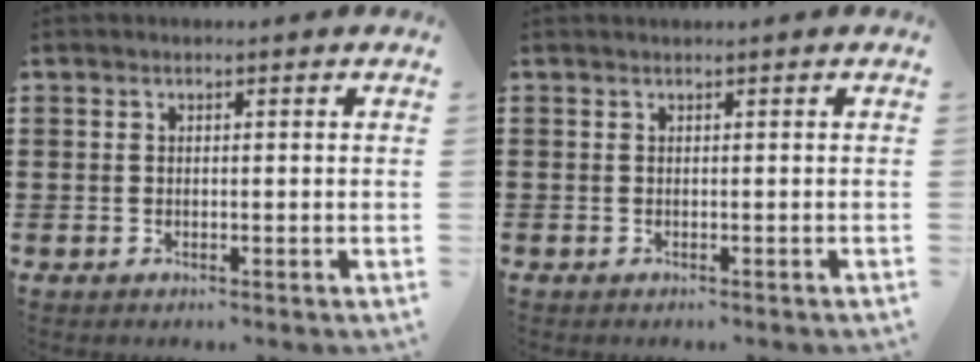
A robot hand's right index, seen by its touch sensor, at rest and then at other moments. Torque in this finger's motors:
{"motor_torque": [0.01, 0.02, -0.03, -0.02]}